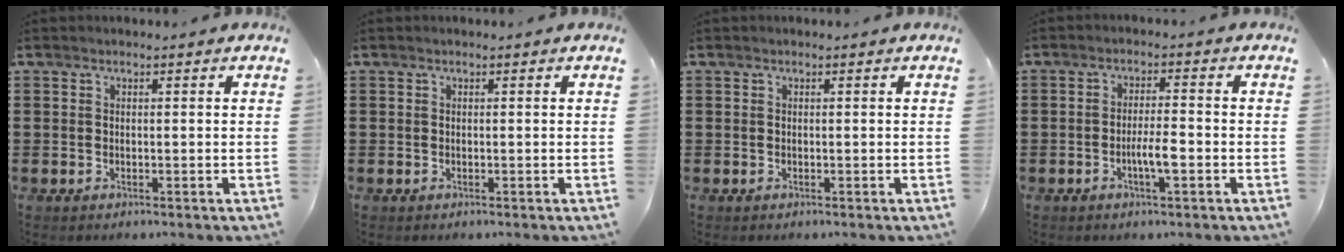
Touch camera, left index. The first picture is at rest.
{"total": 0.0}
{"total": 0.0}
{"total": 4.1, "force": [-1.3, 0.7, 3.8], "torque": [-0.073, 0.000, -0.026]}